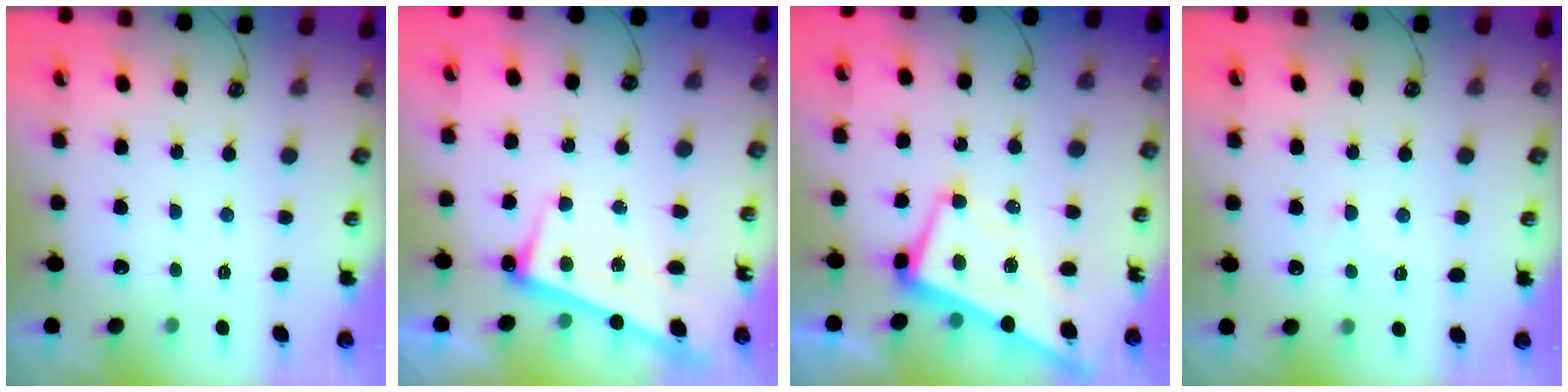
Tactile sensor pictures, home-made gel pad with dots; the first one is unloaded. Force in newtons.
{"total": 2.3, "press": 2.3, "slide": 0.5}
{"total": 1.6, "press": 1.2, "slide": 1.1}
{"total": 0.5, "press": 0.0, "slide": 0.5}